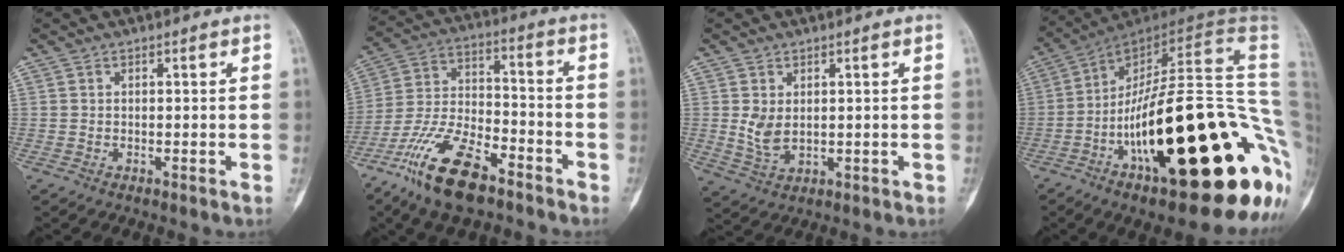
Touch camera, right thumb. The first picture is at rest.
{"total": 16.7, "force": [-11.0, 6.6, 10.7], "torque": [-0.203, 0.059, -0.208]}
{"total": 4.9, "force": [0.5, 3.4, 3.5], "torque": [-0.057, -0.008, 0.020]}
{"total": 38.4, "force": [-8.8, 12.0, 35.4], "torque": [-0.412, 0.063, -0.135]}